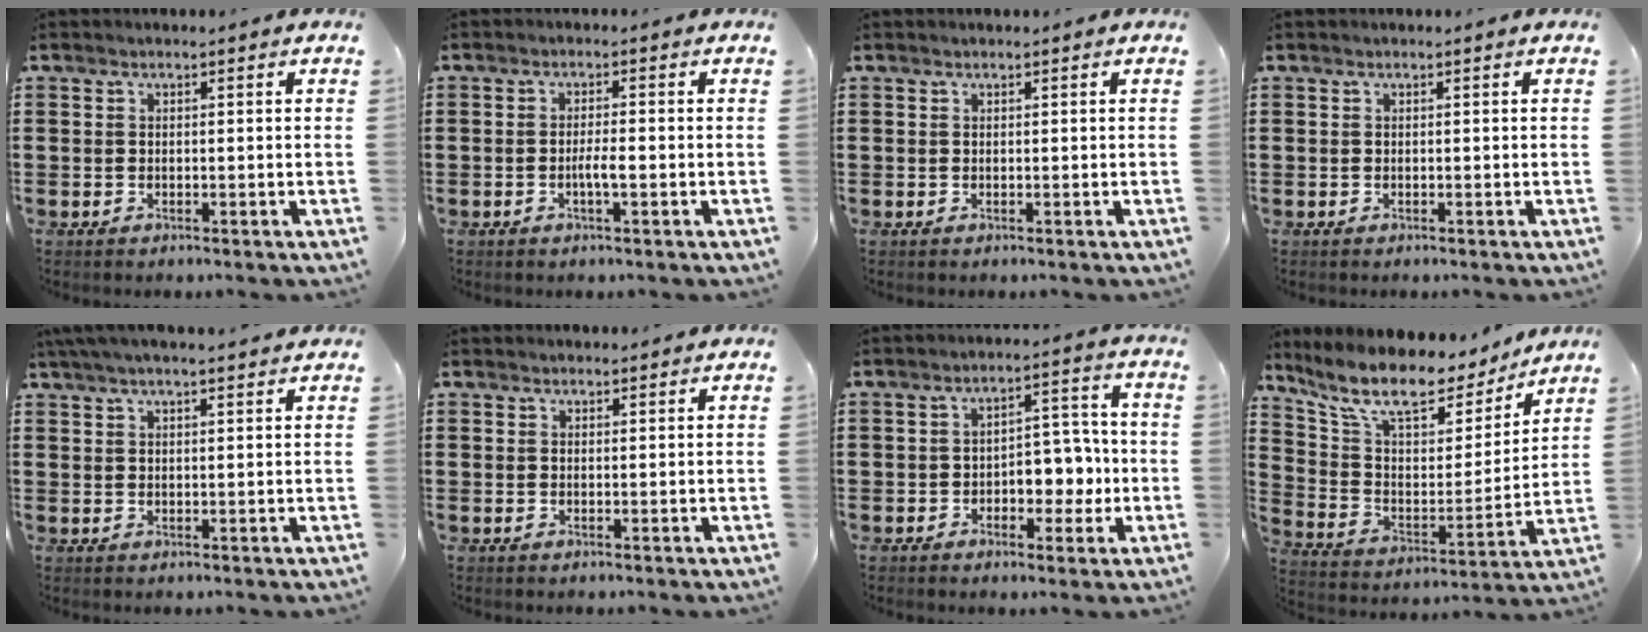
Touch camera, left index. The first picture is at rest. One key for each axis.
{"total": 2.6, "fx": -0.7, "fy": 0.4, "fz": 2.4, "tx": -0.050, "ty": -0.002, "tz": -0.015}
{"total": 0.0}
{"total": 0.0}
{"total": 3.2, "fx": 2.7, "fy": 0.2, "fz": 1.8, "tx": -0.040, "ty": 0.002, "tz": 0.050}
{"total": 1.2, "fx": 1.1, "fy": 0.3, "fz": 0.1, "tx": -0.004, "ty": 0.001, "tz": 0.023}
{"total": 5.5, "fx": -1.5, "fy": 3.7, "fz": 3.7, "tx": -0.056, "ty": 0.004, "tz": -0.033}
{"total": 10.6, "fx": 8.3, "fy": 3.1, "fz": 5.7, "tx": -0.141, "ty": -0.048, "tz": 0.141}